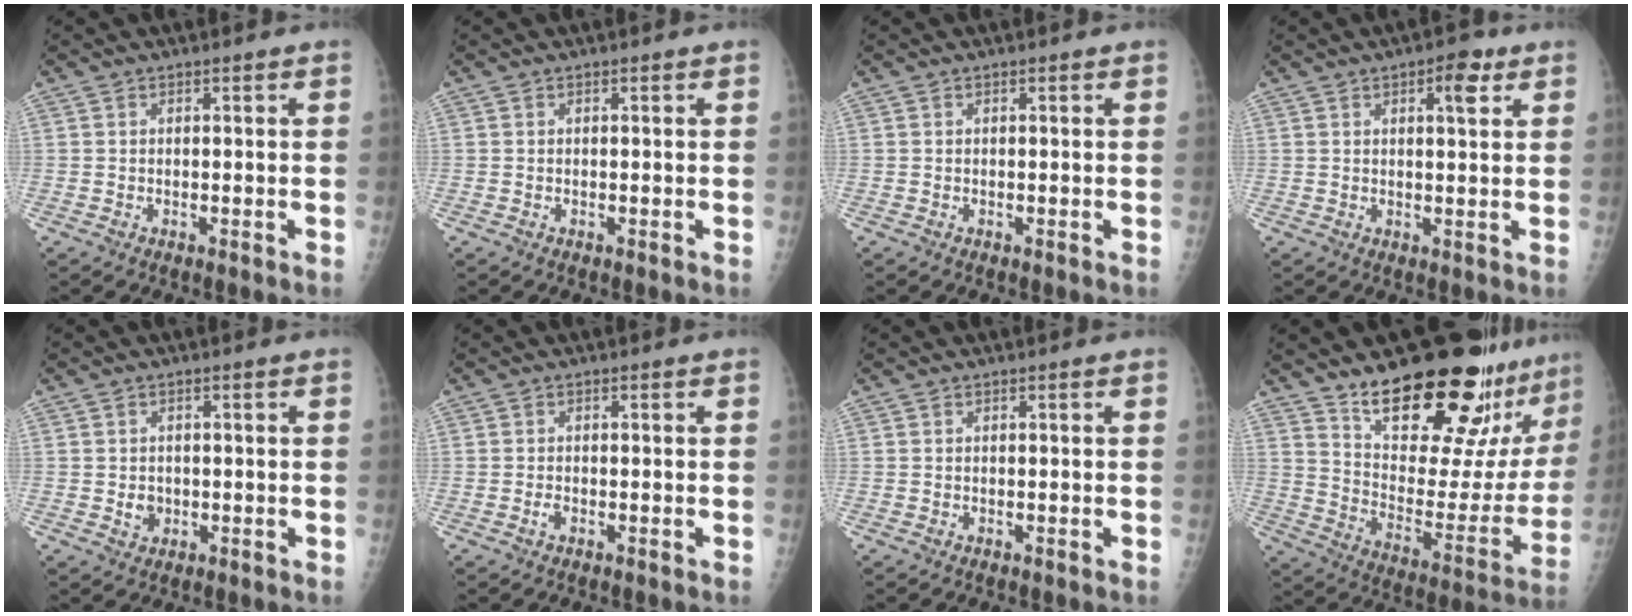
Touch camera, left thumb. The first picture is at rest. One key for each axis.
{"total": 0.0}
{"total": 0.0}
{"total": 4.8, "fx": 2.4, "fy": 1.9, "fz": 3.7, "tx": -0.039, "ty": -0.007, "tz": 0.029}
{"total": 2.4, "fx": -0.3, "fy": 2.1, "fz": 1.1, "tx": -0.007, "ty": 0.002, "tz": 0.001}
{"total": 1.0, "fx": -0.5, "fy": 0.6, "fz": 0.7, "tx": -0.013, "ty": 0.000, "tz": -0.011}
{"total": 0.0}
{"total": 28.9, "fx": 22.4, "fy": 8.8, "fz": 16.0, "tx": -0.199, "ty": -0.134, "tz": 0.320}